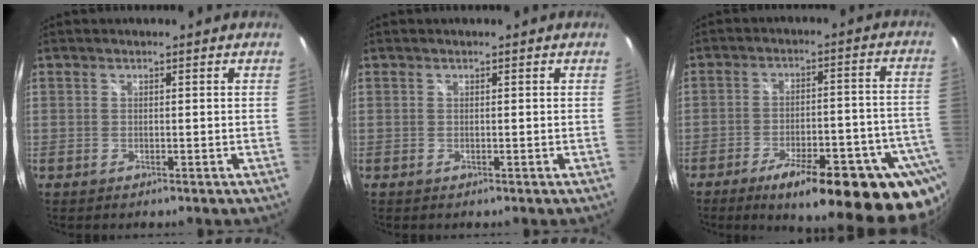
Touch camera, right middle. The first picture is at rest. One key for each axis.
{"total": 0.0}
{"total": 25.1, "fx": -17.5, "fy": 6.1, "fz": 16.9, "tx": -0.215, "ty": -0.026, "tz": -0.227}